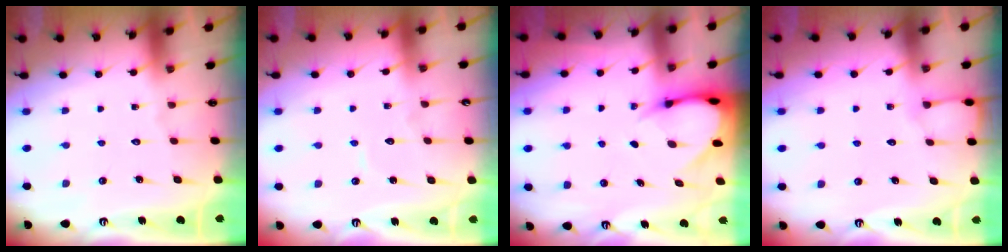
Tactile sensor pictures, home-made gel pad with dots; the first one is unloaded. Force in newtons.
{"total": 5.0, "press": 5.0, "slide": 0.1}
{"total": 4.7, "press": 4.7, "slide": 0.4}
{"total": 2.9, "press": 2.9, "slide": 0.5}